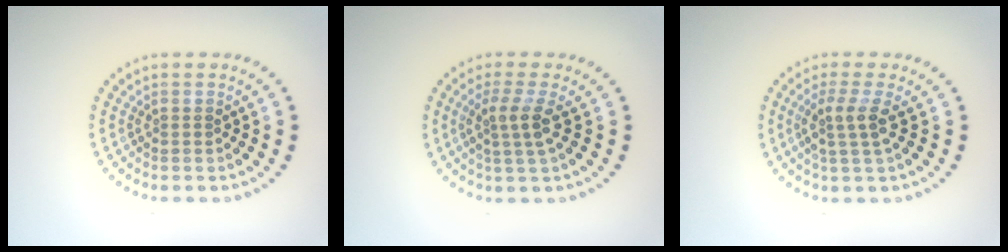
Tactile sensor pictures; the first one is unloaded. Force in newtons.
{"total": 2.4, "press": 1.9, "slide": 1.5}
{"total": 2.5, "press": 1.9, "slide": 1.6}